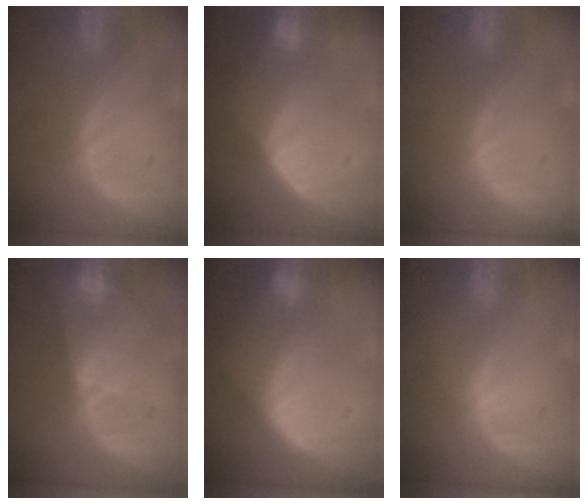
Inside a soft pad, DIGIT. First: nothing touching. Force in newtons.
{"total": 7.0, "press": 6.4, "slide": 3.0}
{"total": 0.0}
{"total": 6.7, "press": 6.6, "slide": 1.3}
{"total": 7.1, "press": 6.5, "slide": 2.8}
{"total": 0.0}